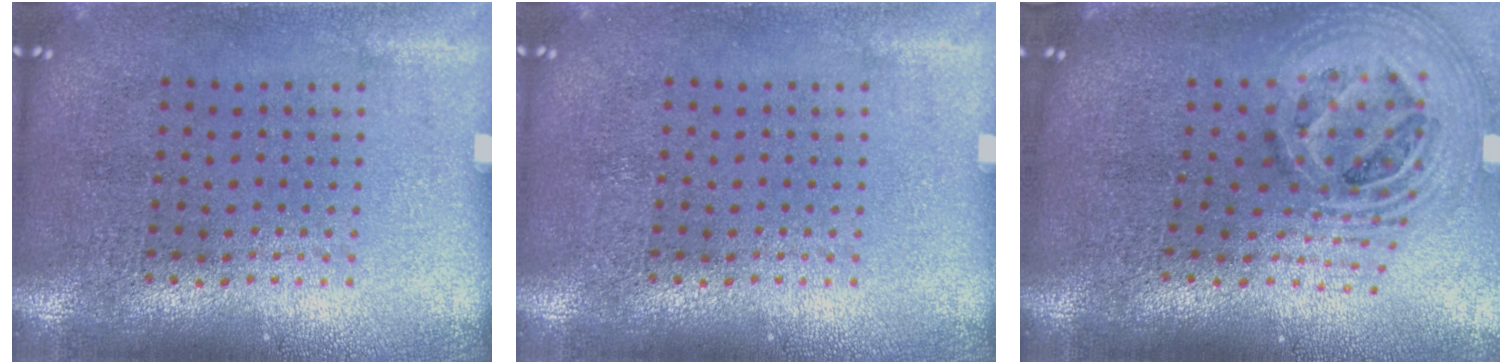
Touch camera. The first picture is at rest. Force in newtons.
{"total": 0.0}
{"total": 2.8, "press": 1.9, "slide": 2.1}